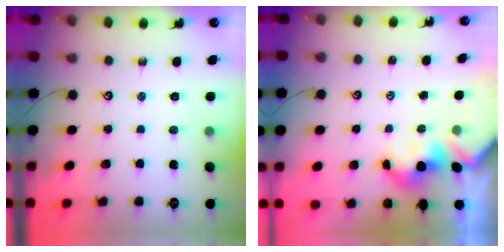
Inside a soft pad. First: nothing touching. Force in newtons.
{"total": 1.6, "press": 1.6, "slide": 0.2}